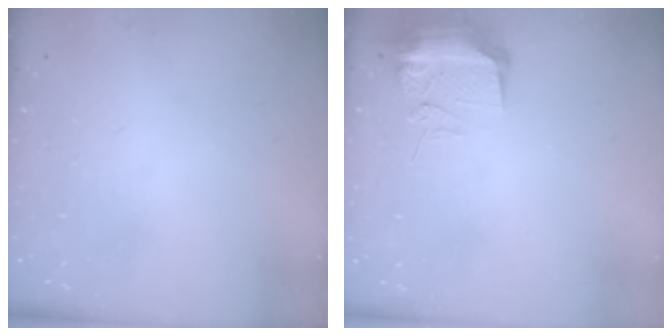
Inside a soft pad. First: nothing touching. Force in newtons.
{"total": 16.8, "press": 12.6, "slide": 11.1}